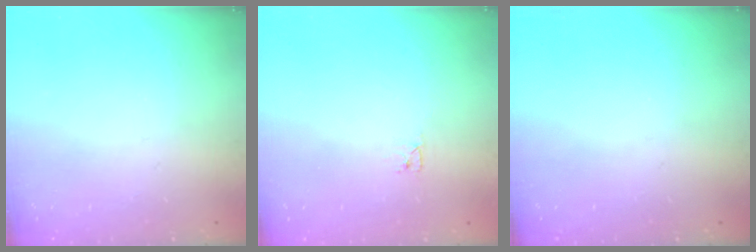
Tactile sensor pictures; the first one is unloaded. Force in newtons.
{"total": 2.6, "press": 2.6, "slide": 0.3}
{"total": 0.0}